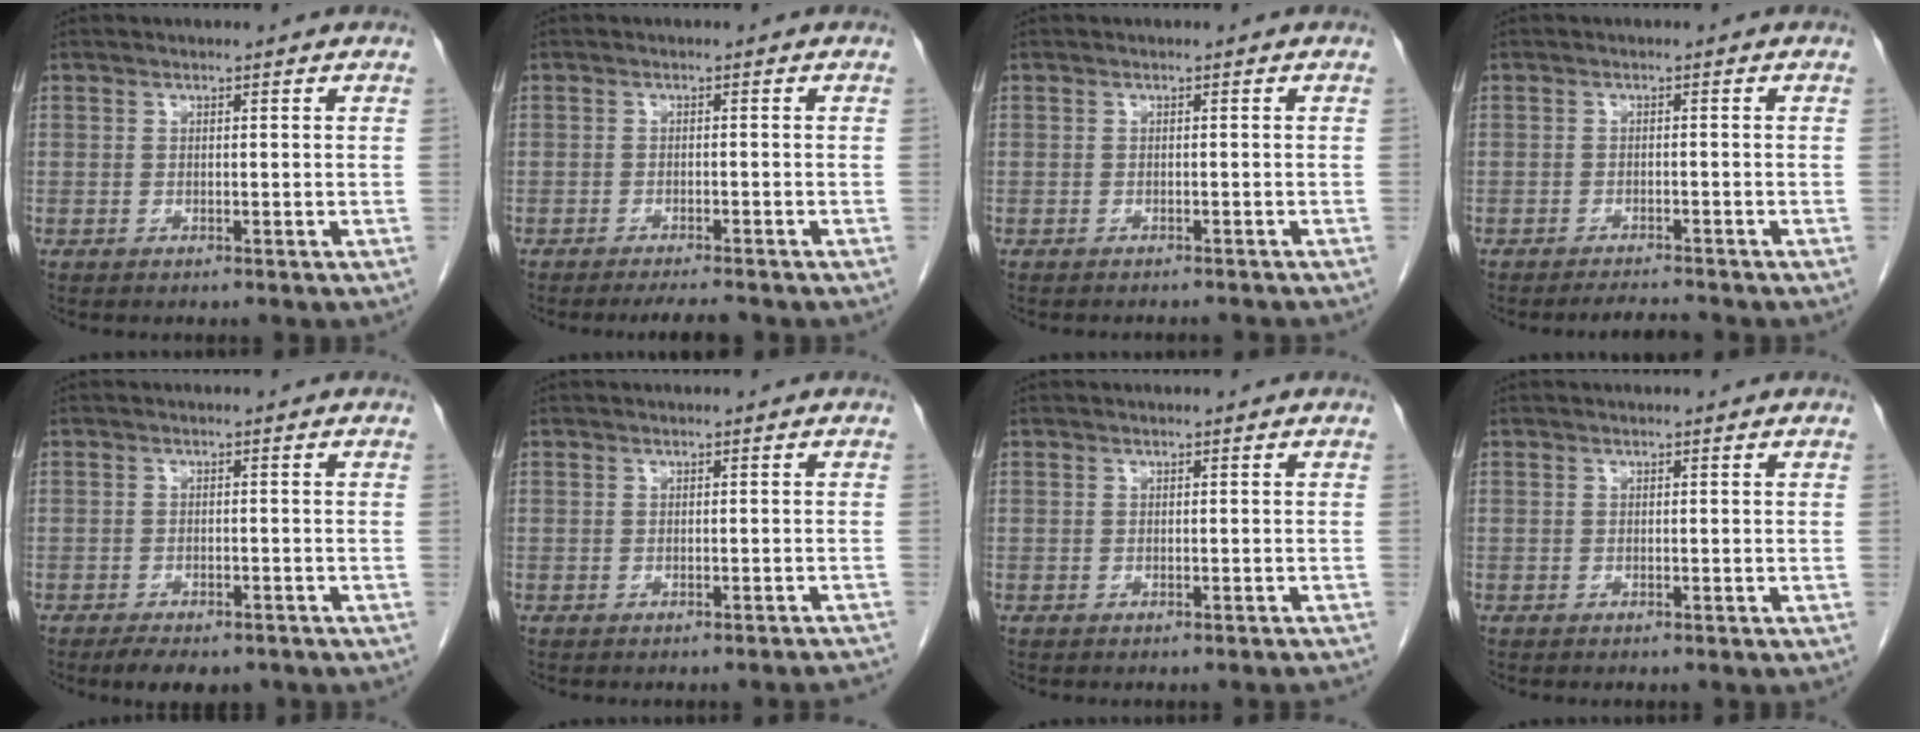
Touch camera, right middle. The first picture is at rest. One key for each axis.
{"total": 3.7, "fx": -3.3, "fy": 0.1, "fz": 1.7, "tx": -0.023, "ty": -0.009, "tz": -0.049}
{"total": 4.5, "fx": -4.2, "fy": 0.7, "fz": 1.3, "tx": -0.017, "ty": -0.010, "tz": -0.047}
{"total": 2.8, "fx": -2.7, "fy": -0.4, "fz": 0.7, "tx": -0.015, "ty": -0.013, "tz": -0.041}
{"total": 6.6, "fx": -5.2, "fy": 2.7, "fz": 3.1, "tx": -0.038, "ty": -0.004, "tz": -0.070}
{"total": 3.5, "fx": -3.4, "fy": -0.1, "fz": 0.8, "tx": -0.006, "ty": -0.012, "tz": -0.038}
{"total": 1.5, "fx": -1.5, "fy": -0.1, "fz": 0.5, "tx": -0.008, "ty": 0.000, "tz": -0.018}
{"total": 0.0}